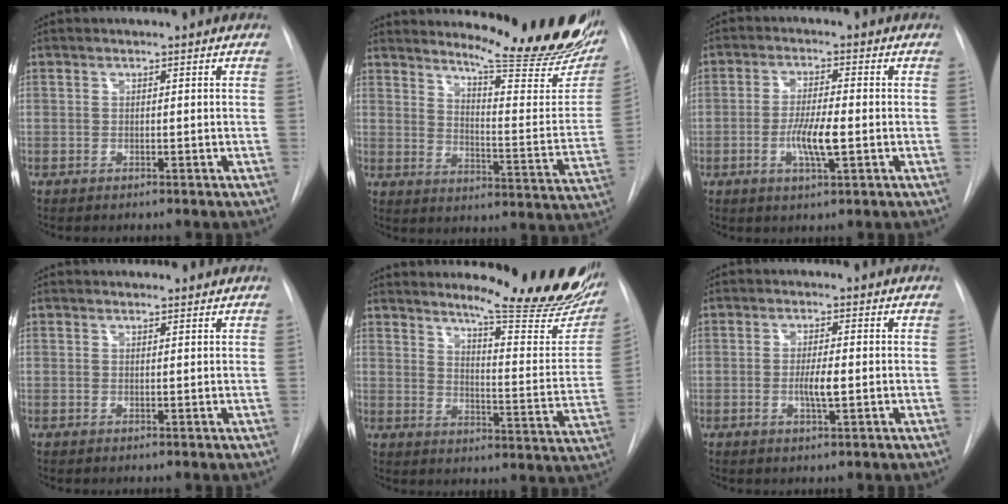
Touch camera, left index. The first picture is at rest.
{"total": 22.3, "force": [19.1, 3.0, 11.1], "torque": [-0.151, -0.095, 0.235]}
{"total": 5.9, "force": [-1.4, 0.8, 5.6], "torque": [-0.110, -0.007, -0.025]}
{"total": 1.5, "force": [1.4, 0.3, 0.1], "torque": [-0.009, 0.006, 0.020]}
{"total": 20.4, "force": [17.3, 2.5, 10.4], "torque": [-0.132, -0.089, 0.211]}
{"total": 3.2, "force": [-0.5, 0.4, 3.1], "torque": [-0.059, -0.003, -0.008]}